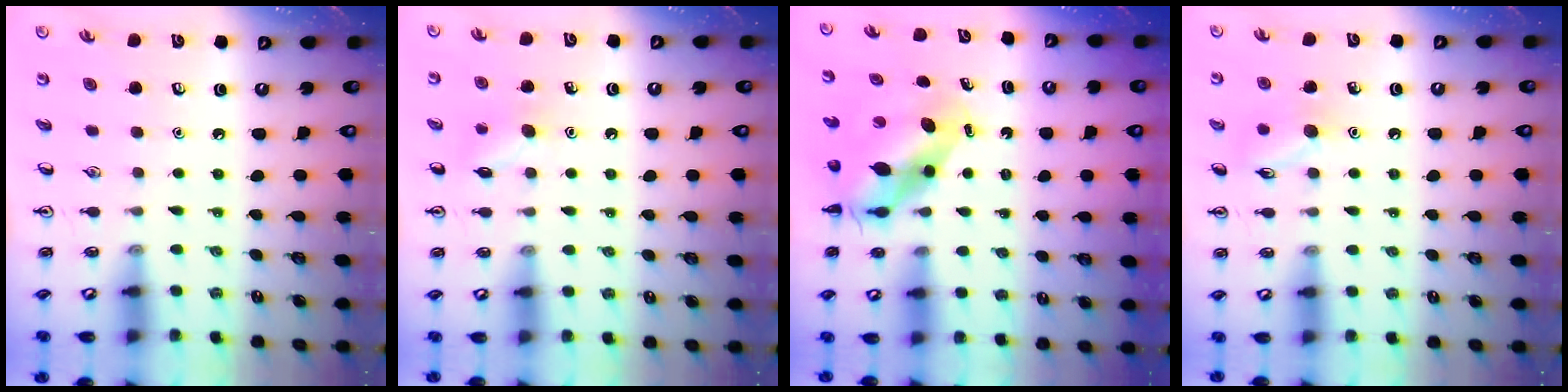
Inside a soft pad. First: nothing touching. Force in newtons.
{"total": 6.2, "press": 6.0, "slide": 1.6}
{"total": 8.4, "press": 8.3, "slide": 1.3}
{"total": 8.3, "press": 8.3, "slide": 0.8}